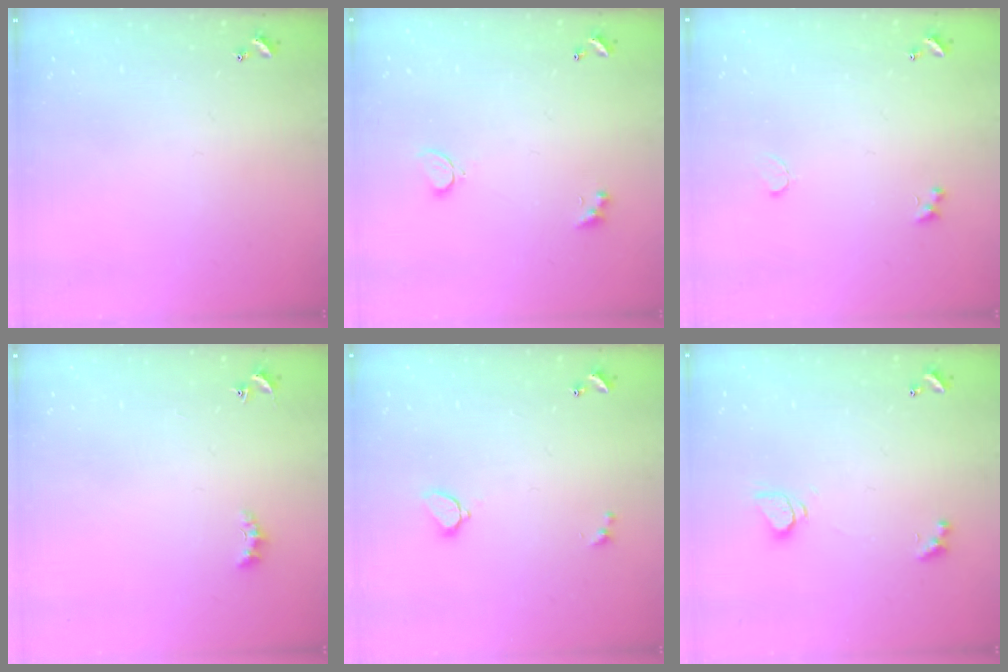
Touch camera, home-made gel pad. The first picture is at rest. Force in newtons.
{"total": 1.6, "press": 1.5, "slide": 0.5}
{"total": 1.4, "press": 1.3, "slide": 0.5}
{"total": 1.5, "press": 1.4, "slide": 0.5}
{"total": 3.0, "press": 2.4, "slide": 1.8}
{"total": 1.8, "press": 1.8, "slide": 0.4}